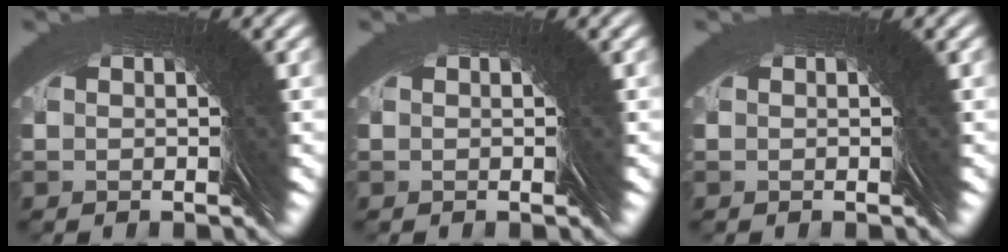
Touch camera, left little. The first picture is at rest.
{"total": 0.0}
{"total": 0.0}